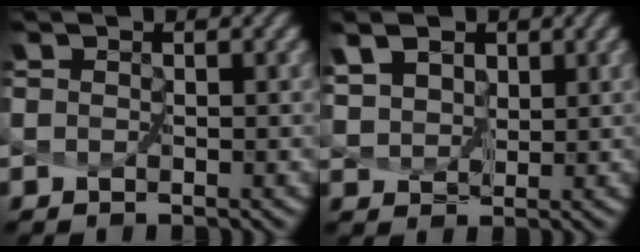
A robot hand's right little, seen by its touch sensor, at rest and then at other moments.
{"total": 6.5, "force": [4.3, 3.8, 3.0], "torque": [-0.079, 0.012, 0.061]}